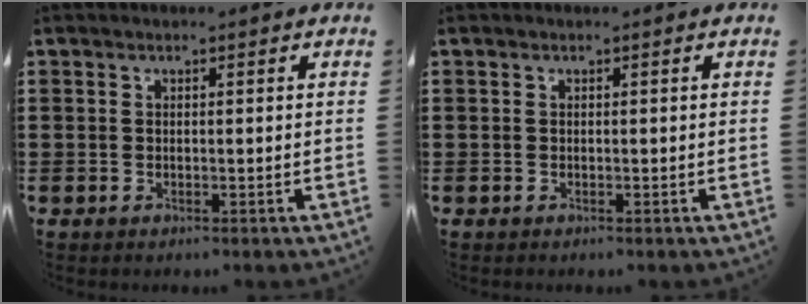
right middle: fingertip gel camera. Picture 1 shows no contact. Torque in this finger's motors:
{"motor_torque": [0.16, -0.12, -0.02, -0.01]}